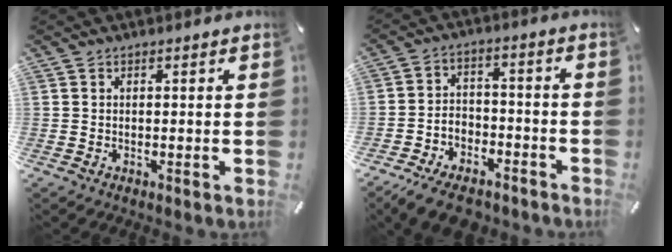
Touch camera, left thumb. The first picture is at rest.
{"total": 9.2, "force": [-7.6, 4.3, 2.9], "torque": [-0.036, 0.050, -0.139]}